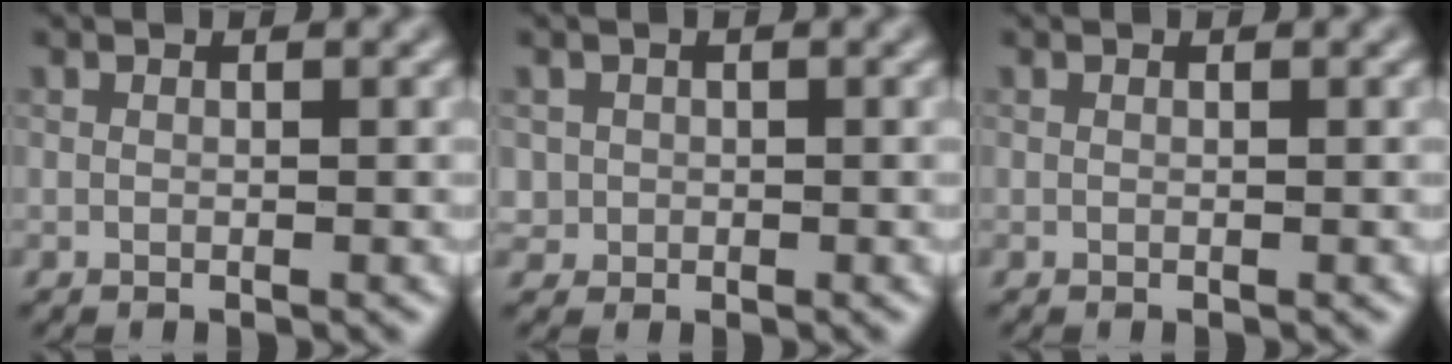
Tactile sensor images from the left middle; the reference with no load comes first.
{"total": 0.7, "force": [-0.1, 0.6, -0.4], "torque": [0.009, -0.004, 0.005]}
{"total": 0.0}